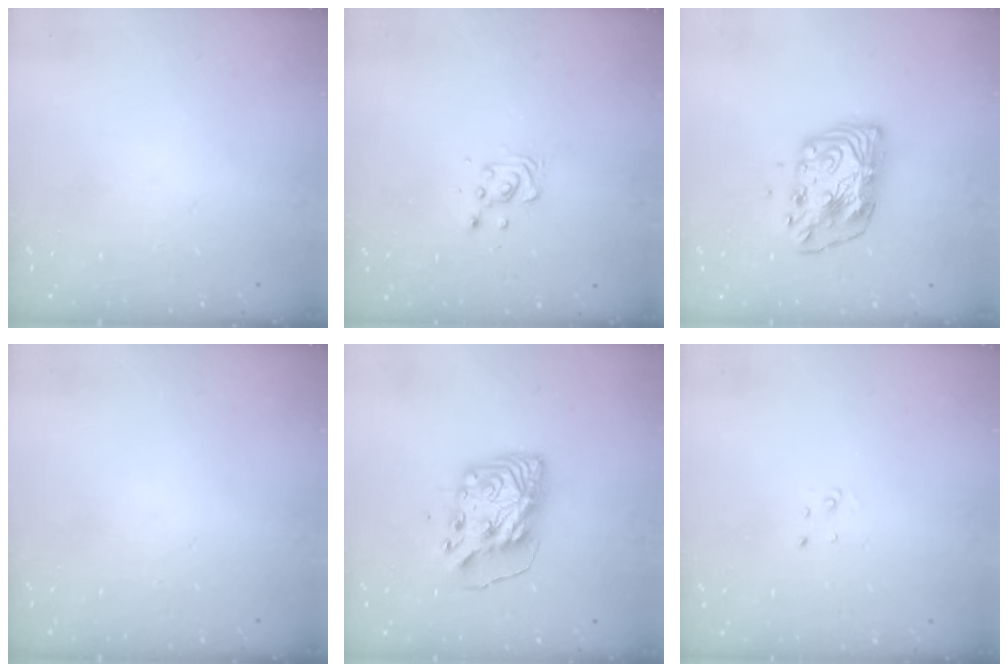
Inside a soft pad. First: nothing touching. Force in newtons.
{"total": 5.4, "press": 5.3, "slide": 1.2}
{"total": 11.4, "press": 11.4, "slide": 0.8}
{"total": 0.0}
{"total": 11.0, "press": 10.9, "slide": 1.6}
{"total": 2.0, "press": 2.0, "slide": 0.2}